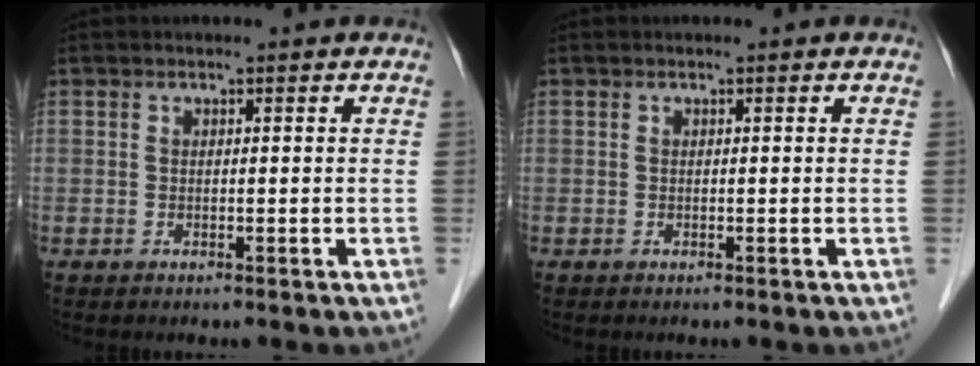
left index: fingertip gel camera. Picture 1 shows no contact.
{"total": 0.0}